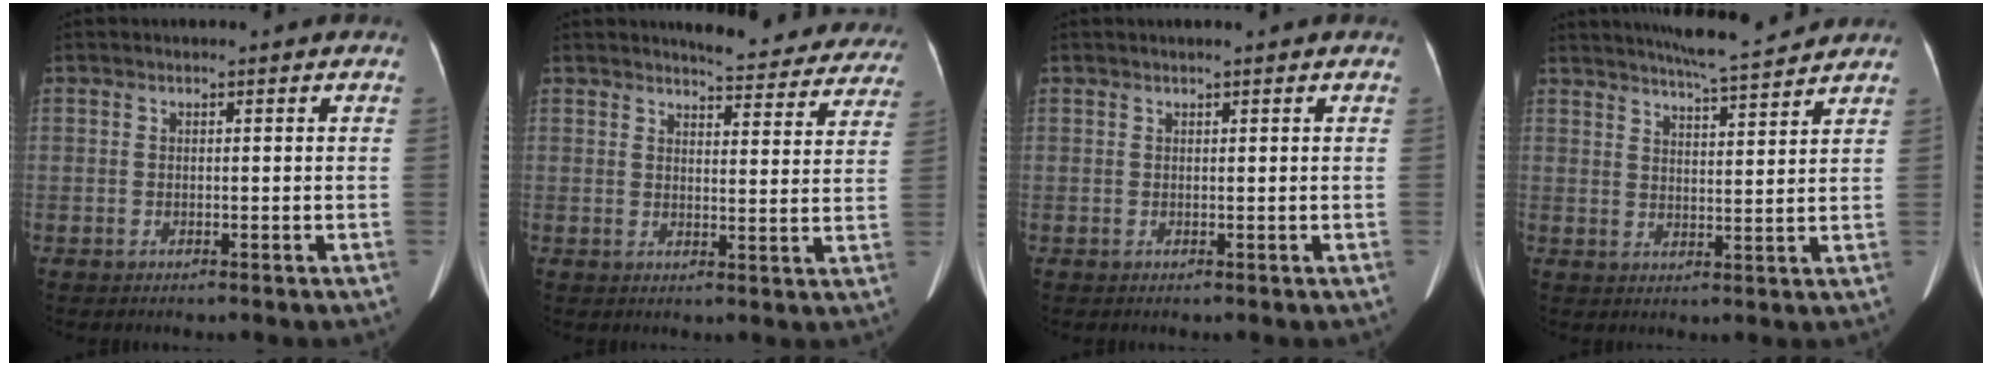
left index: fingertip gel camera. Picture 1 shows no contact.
{"total": 14.4, "force": [13.5, 3.1, 3.6], "torque": [-0.013, -0.034, 0.134]}
{"total": 0.9, "force": [0.7, -0.1, 0.5], "torque": [-0.009, 0.008, 0.014]}
{"total": 9.9, "force": [9.1, 0.0, 3.7], "torque": [-0.064, 0.007, 0.131]}